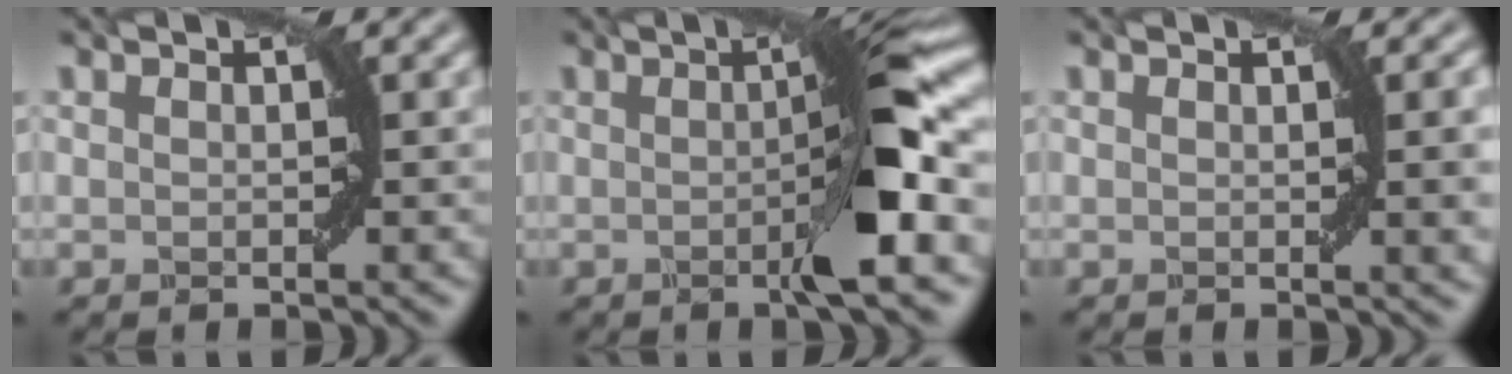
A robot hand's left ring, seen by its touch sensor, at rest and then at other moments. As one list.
[{"total": 6.8, "force": [-0.7, 0.8, 6.7], "torque": [-0.095, 0.008, -0.017]}, {"total": 3.2, "force": [0.3, 0.7, 3.1], "torque": [-0.033, 0.002, 0.004]}]